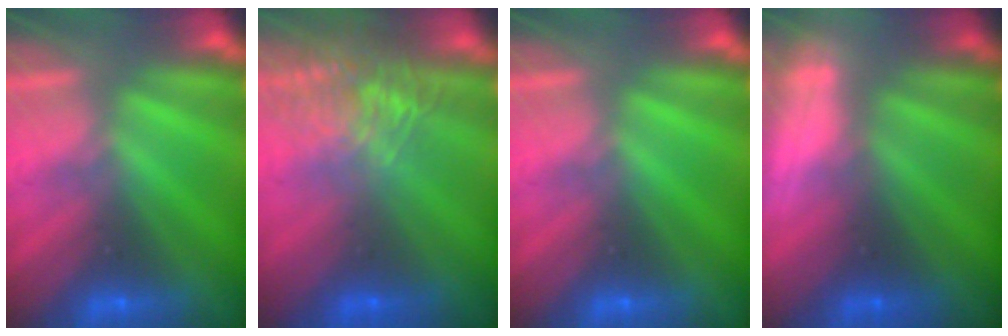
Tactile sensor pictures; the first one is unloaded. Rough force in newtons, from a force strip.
{"total": 7.0}
{"total": 0.0}
{"total": 3.0}